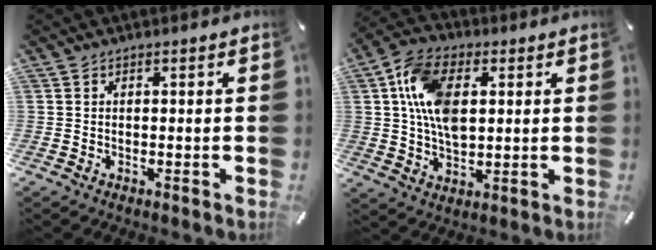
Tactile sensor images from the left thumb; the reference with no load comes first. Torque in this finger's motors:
{"motor_torque": [0.58, 1.54, 1.22, -0.80, 0.46]}